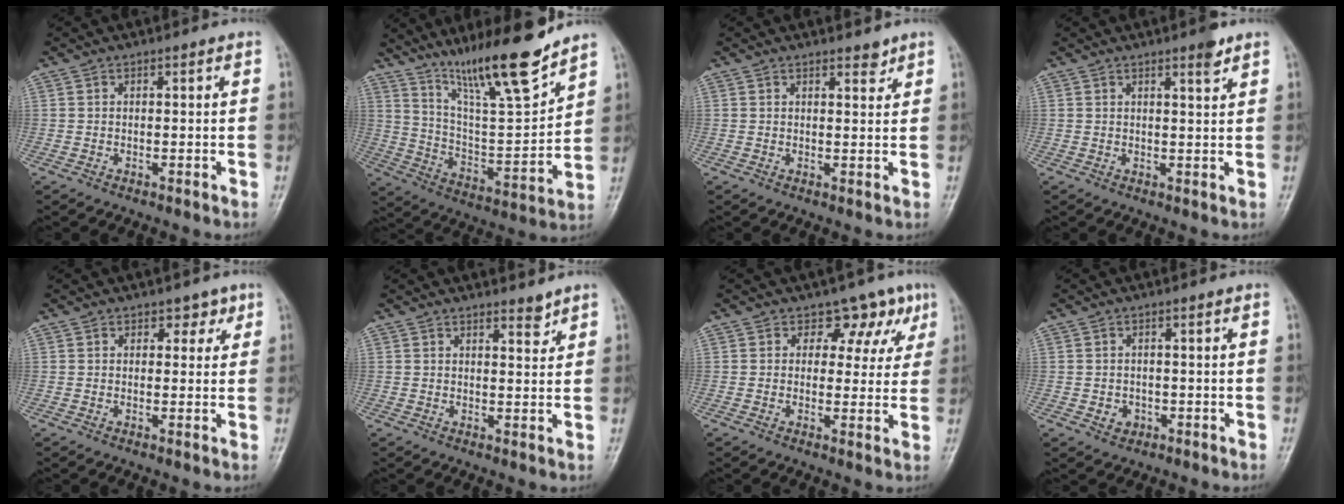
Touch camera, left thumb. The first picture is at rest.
{"total": 18.0, "force": [13.6, 2.5, 11.5], "torque": [-0.170, -0.083, 0.243]}
{"total": 1.9, "force": [1.6, 0.7, 0.8], "torque": [0.000, -0.011, 0.021]}
{"total": 2.7, "force": [1.9, 0.4, 1.9], "torque": [-0.025, -0.013, 0.027]}
{"total": 2.7, "force": [1.4, 2.1, 1.1], "torque": [0.014, -0.005, 0.014]}
{"total": 2.3, "force": [2.0, 0.7, 0.9], "torque": [-0.004, -0.017, 0.031]}
{"total": 7.0, "force": [3.7, 5.3, 2.6], "torque": [0.015, -0.010, 0.036]}
{"total": 2.5, "force": [-0.8, 2.1, 0.9], "torque": [-0.005, 0.004, -0.007]}